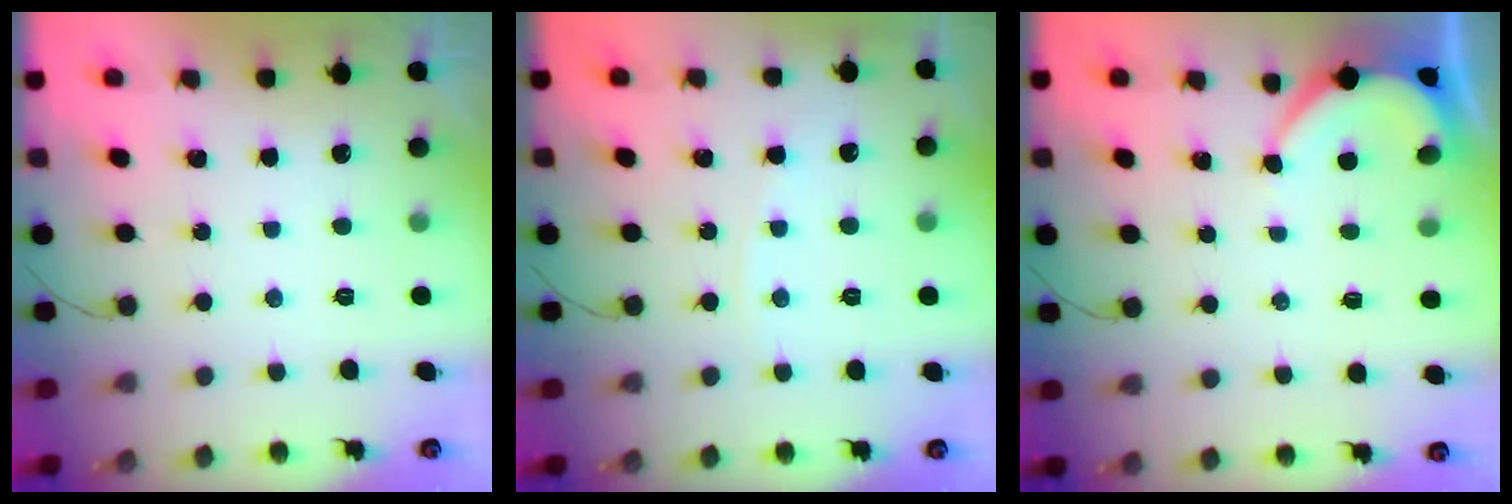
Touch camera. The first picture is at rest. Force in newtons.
{"total": 2.6, "press": 2.6, "slide": 0.2}
{"total": 3.4, "press": 3.3, "slide": 0.3}